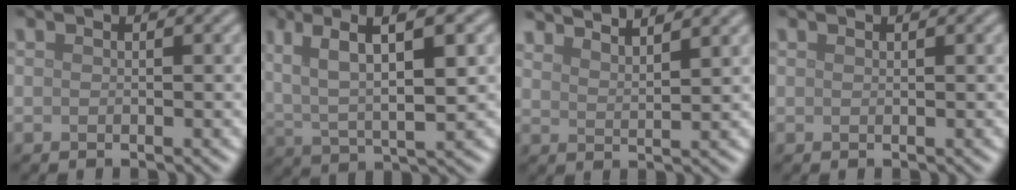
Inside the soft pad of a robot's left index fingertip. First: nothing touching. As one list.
[{"total": 9.0, "force": [3.7, 3.0, 7.7], "torque": [-0.147, 0.009, 0.066]}, {"total": 5.8, "force": [5.2, 1.2, 2.2], "torque": [-0.013, 0.019, 0.053]}, {"total": 0.0}]